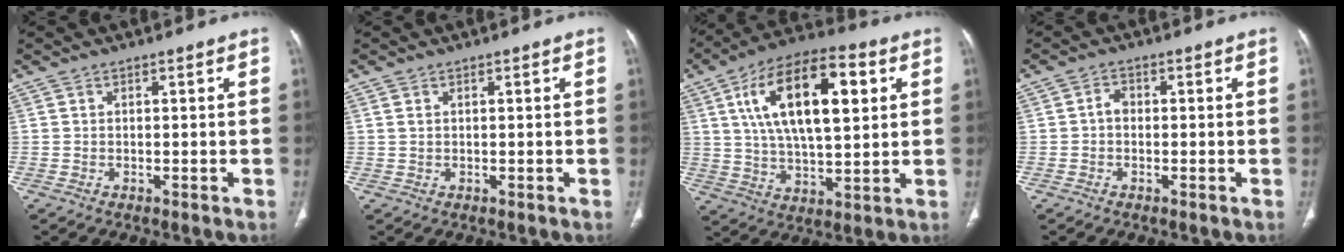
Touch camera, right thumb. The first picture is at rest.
{"total": 0.8, "force": [0.4, 0.5, 0.6], "torque": [-0.013, 0.004, 0.011]}
{"total": 20.7, "force": [6.2, 9.2, 17.5], "torque": [-0.282, 0.003, 0.099]}
{"total": 1.9, "force": [-0.3, 1.4, 1.2], "torque": [-0.014, 0.007, -0.011]}